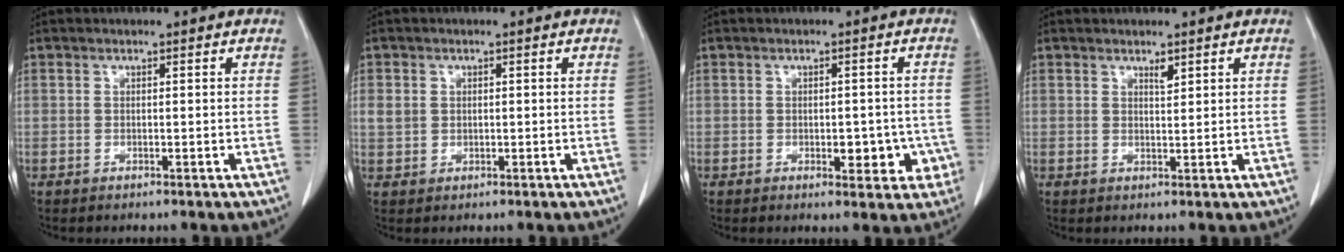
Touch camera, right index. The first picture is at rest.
{"total": 2.5, "force": [0.2, 2.2, 1.2], "torque": [-0.030, 0.010, 0.010]}
{"total": 5.0, "force": [-1.5, 2.6, 4.0], "torque": [-0.036, 0.006, -0.015]}
{"total": 1.2, "force": [0.9, 0.3, 0.8], "torque": [-0.015, -0.006, 0.017]}